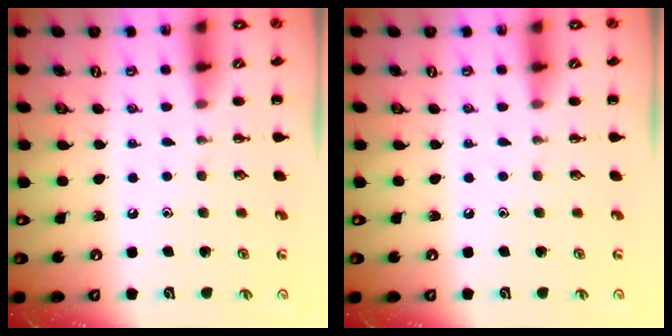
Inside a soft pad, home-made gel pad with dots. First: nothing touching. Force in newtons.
{"total": 0.0}